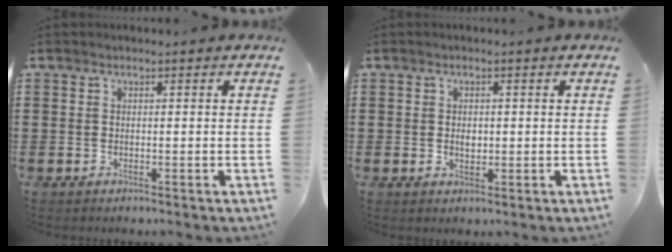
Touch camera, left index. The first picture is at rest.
{"total": 1.6, "force": [0.2, 0.9, 1.2], "torque": [-0.027, 0.006, 0.002]}